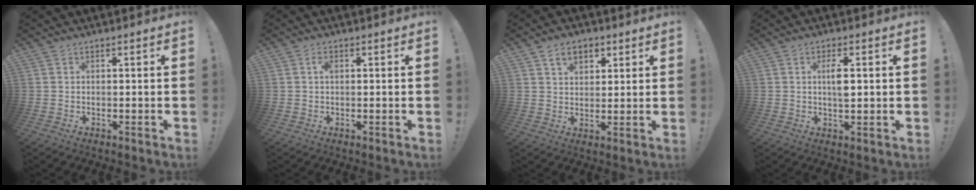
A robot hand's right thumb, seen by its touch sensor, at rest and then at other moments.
{"total": 1.9, "force": [0.5, 1.0, 1.5], "torque": [-0.027, 0.004, 0.007]}
{"total": 7.2, "force": [3.8, 4.9, 3.8], "torque": [-0.055, -0.006, 0.070]}
{"total": 5.0, "force": [0.7, 1.6, 4.6], "torque": [-0.069, -0.006, 0.006]}